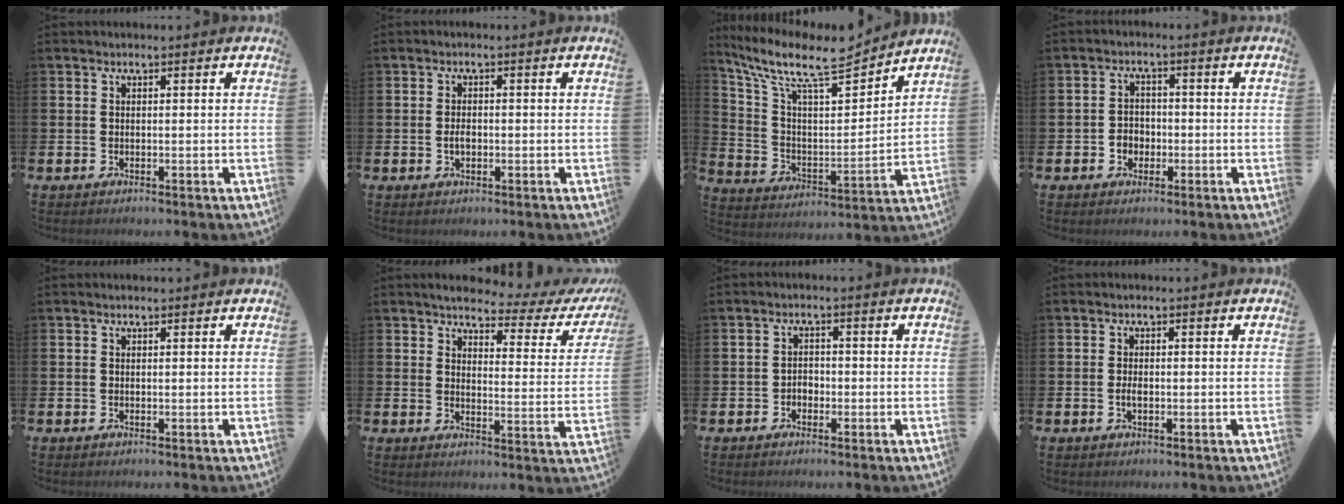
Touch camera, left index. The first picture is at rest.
{"total": 1.8, "force": [-0.3, 1.1, 1.4], "torque": [-0.026, 0.004, -0.008]}
{"total": 11.0, "force": [9.0, 2.7, 5.7], "torque": [-0.137, -0.060, 0.149]}
{"total": 2.7, "force": [-1.0, 2.3, 0.9], "torque": [-0.014, 0.004, -0.027]}
{"total": 0.0}
{"total": 3.9, "force": [3.4, 1.1, 1.5], "torque": [-0.041, -0.027, 0.050]}
{"total": 1.7, "force": [-1.0, 1.3, 0.5], "torque": [-0.012, 0.004, -0.022]}
{"total": 1.4, "force": [-0.3, 0.7, 1.2], "torque": [-0.022, 0.002, -0.007]}